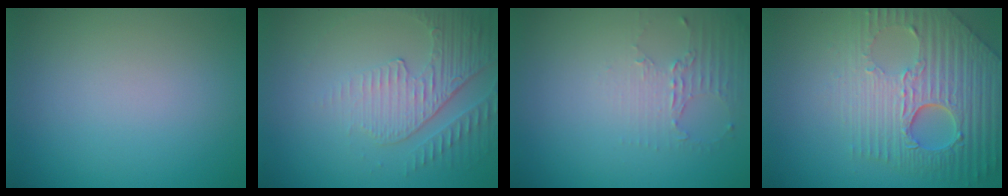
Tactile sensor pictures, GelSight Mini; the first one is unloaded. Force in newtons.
{"total": 4.2, "press": 3.0, "slide": 2.9}
{"total": 2.0, "press": 1.5, "slide": 1.4}
{"total": 9.1, "press": 6.2, "slide": 6.7}